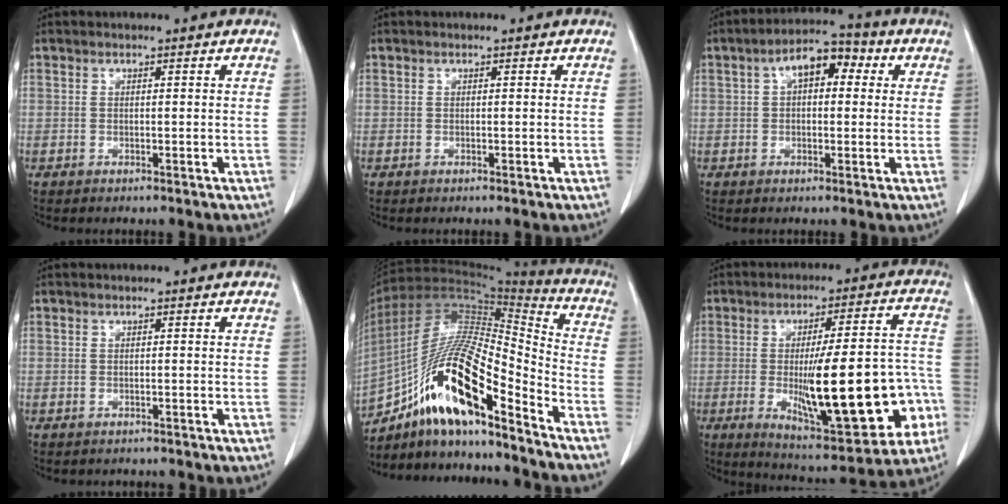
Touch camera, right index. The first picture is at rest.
{"total": 0.0}
{"total": 8.2, "force": [2.4, 4.0, 6.7], "torque": [-0.103, 0.042, 0.032]}
{"total": 1.0, "force": [-0.8, 0.5, 0.2], "torque": [-0.006, 0.001, -0.011]}
{"total": 22.8, "force": [-13.7, 4.1, 17.7], "torque": [-0.326, -0.004, -0.239]}
{"total": 22.3, "force": [-5.0, 5.1, 21.1], "torque": [-0.272, 0.014, -0.049]}